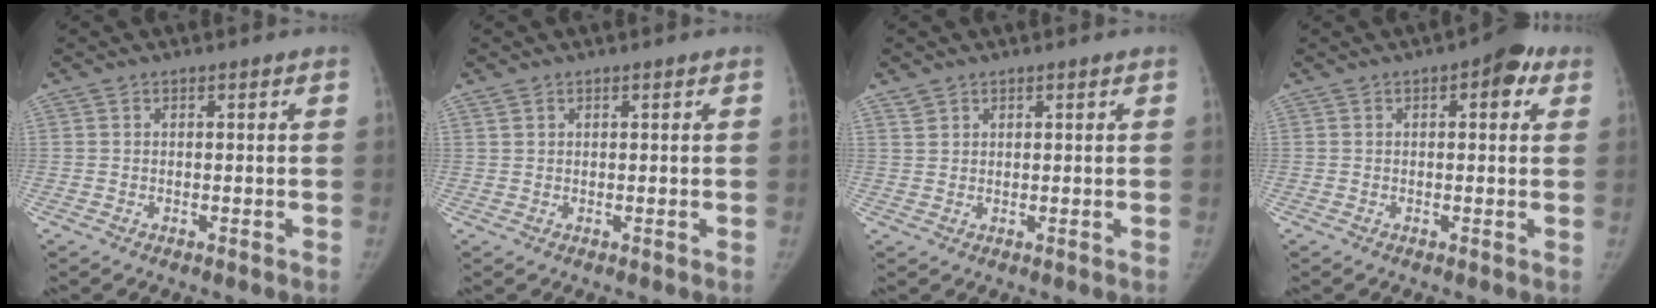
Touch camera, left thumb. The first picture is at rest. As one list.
[{"total": 1.3, "force": [0.9, 0.8, 0.4], "torque": [-0.006, 0.002, 0.019]}, {"total": 2.0, "force": [1.5, 1.3, 0.4], "torque": [0.003, -0.004, 0.028]}, {"total": 5.6, "force": [2.4, 2.5, 4.4], "torque": [-0.034, -0.001, 0.020]}]